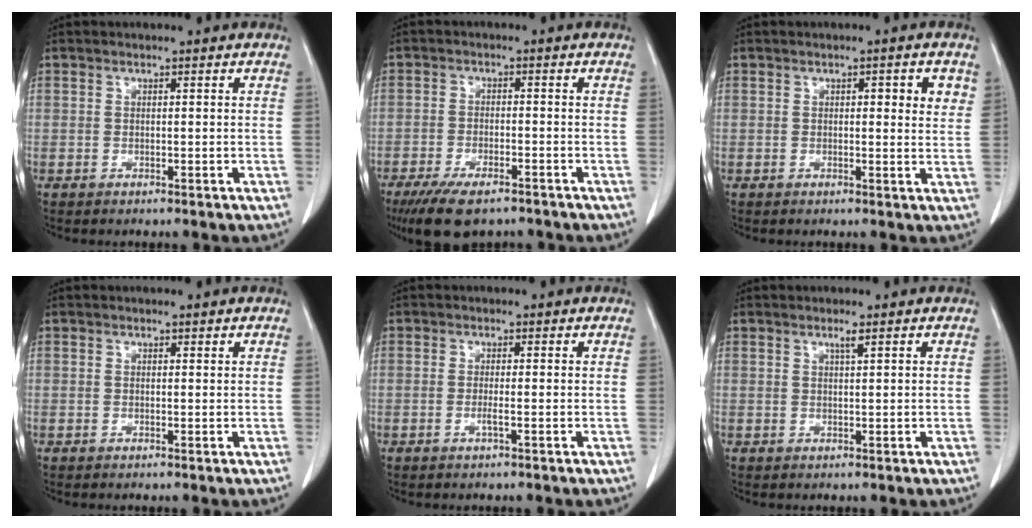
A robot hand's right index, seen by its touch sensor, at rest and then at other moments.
{"total": 9.0, "force": [-6.7, 2.8, 5.4], "torque": [-0.089, -0.015, -0.108]}
{"total": 3.6, "force": [1.3, 1.0, 3.2], "torque": [-0.036, -0.002, 0.013]}
{"total": 0.0}
{"total": 1.1, "force": [-0.4, -0.2, 1.0], "torque": [-0.022, -0.001, -0.008]}
{"total": 1.1, "force": [0.7, -0.2, 0.8], "torque": [-0.018, -0.002, 0.014]}